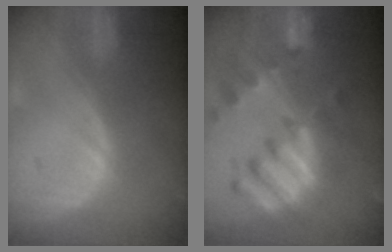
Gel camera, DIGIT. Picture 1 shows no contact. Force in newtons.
{"total": 10.8, "press": 9.3, "slide": 5.6}